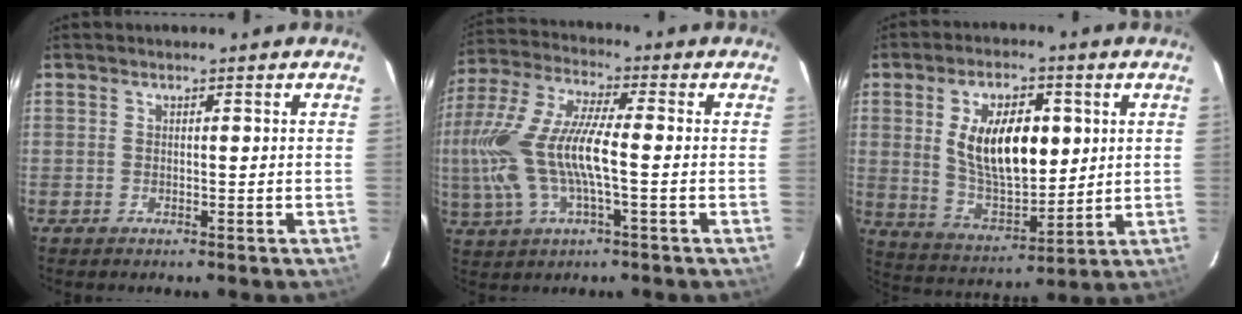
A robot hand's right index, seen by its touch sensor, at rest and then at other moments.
{"total": 17.6, "force": [-2.5, 5.0, 16.7], "torque": [-0.339, -0.008, -0.048]}
{"total": 15.1, "force": [3.3, 7.5, 12.7], "torque": [-0.227, 0.005, 0.073]}